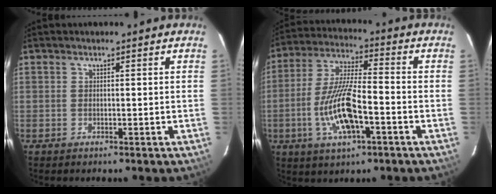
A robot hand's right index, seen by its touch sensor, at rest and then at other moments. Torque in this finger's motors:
{"motor_torque": [1.84, -0.29, 0.31, 0.21]}